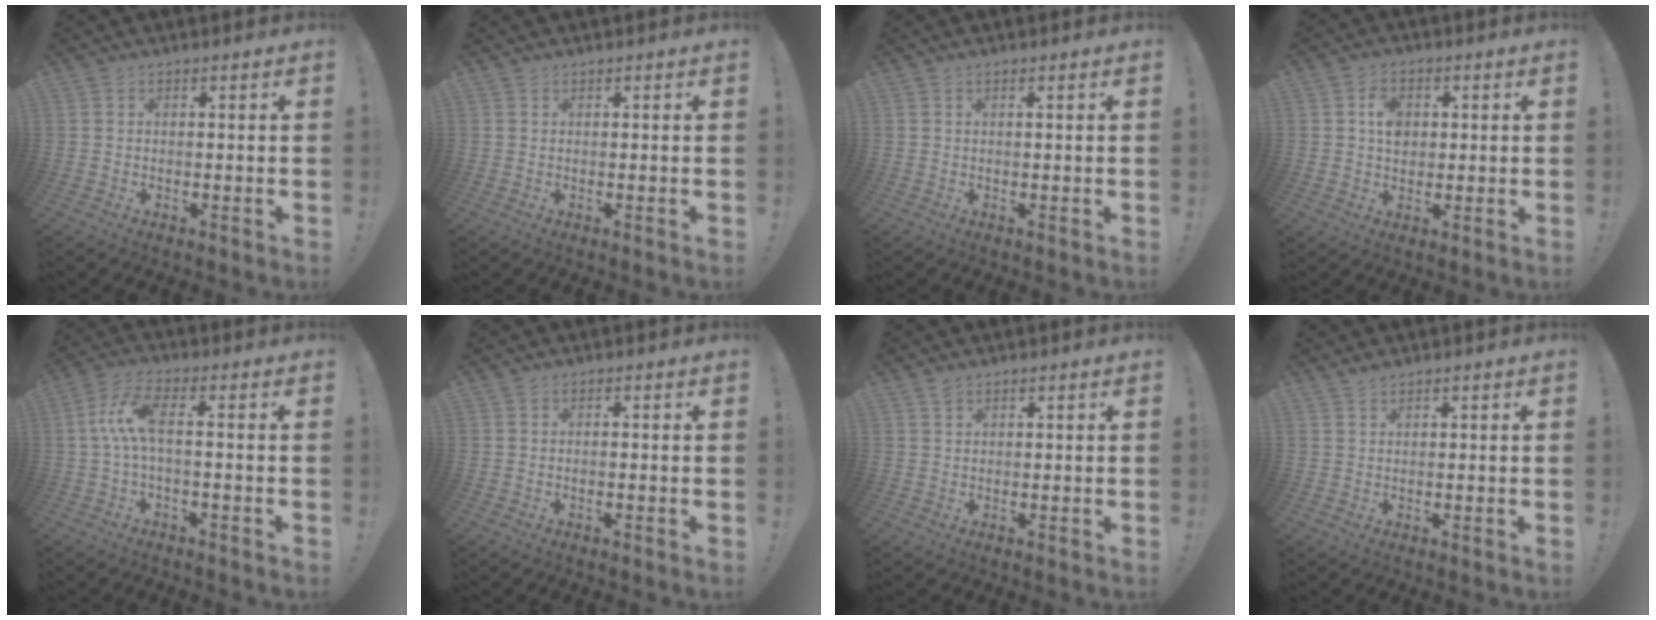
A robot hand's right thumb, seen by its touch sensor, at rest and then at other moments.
{"total": 0.6, "force": [0.6, 0.0, -0.1], "torque": [0.010, -0.004, 0.009]}
{"total": 0.6, "force": [0.1, -0.3, 0.5], "torque": [-0.005, -0.003, 0.000]}
{"total": 6.2, "force": [1.3, 4.8, 3.6], "torque": [-0.044, 0.001, 0.022]}
{"total": 8.7, "force": [0.2, 2.2, 8.4], "torque": [-0.161, 0.003, 0.002]}
{"total": 0.7, "force": [-0.5, 0.0, 0.5], "torque": [-0.010, 0.000, -0.010]}
{"total": 1.0, "force": [0.8, 0.5, 0.5], "torque": [-0.005, -0.003, 0.014]}
{"total": 1.6, "force": [1.4, 0.4, 0.6], "torque": [-0.003, -0.004, 0.025]}